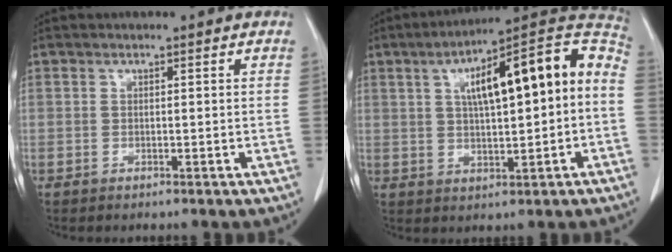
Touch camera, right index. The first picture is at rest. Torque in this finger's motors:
{"motor_torque": [1.07, 0.52, 0.87, 0.21]}